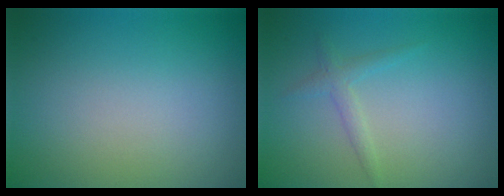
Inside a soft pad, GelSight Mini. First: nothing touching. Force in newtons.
{"total": 1.4, "press": 1.4, "slide": 0.0}